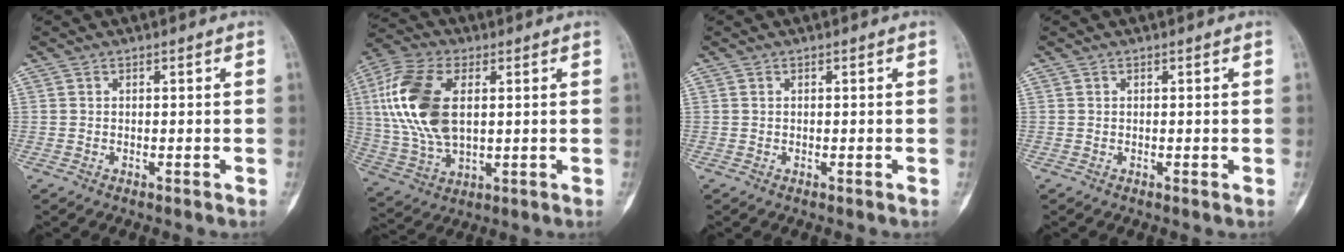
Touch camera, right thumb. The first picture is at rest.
{"total": 17.3, "force": [3.1, 9.6, 14.1], "torque": [-0.297, 0.001, 0.059]}
{"total": 0.0}
{"total": 0.0}